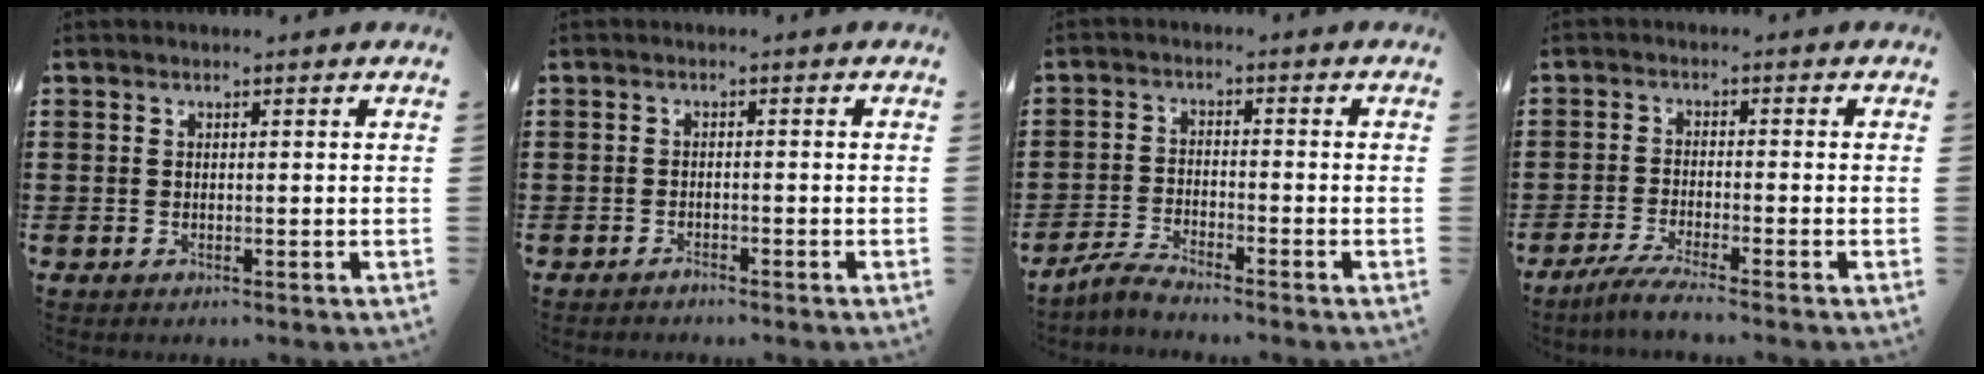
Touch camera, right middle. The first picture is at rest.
{"total": 1.1, "force": [-1.0, 0.1, 0.3], "torque": [-0.010, -0.002, -0.020]}
{"total": 3.3, "force": [-3.1, 0.2, 1.2], "torque": [-0.037, 0.001, -0.067]}
{"total": 3.3, "force": [-2.8, -0.3, 1.6], "torque": [-0.035, -0.007, -0.057]}